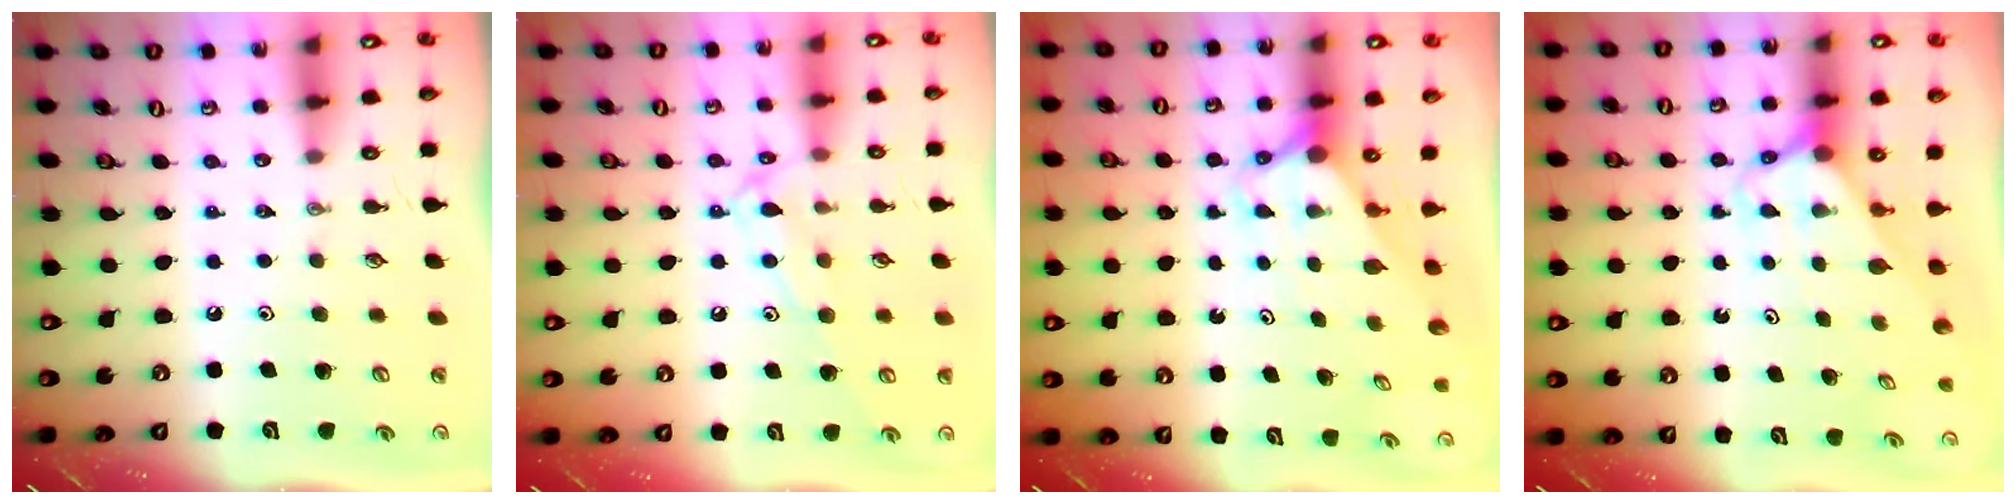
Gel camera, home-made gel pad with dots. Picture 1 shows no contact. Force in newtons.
{"total": 12.5, "press": 12.5, "slide": 0.9}
{"total": 2.6, "press": 2.6, "slide": 0.0}
{"total": 2.8, "press": 2.8, "slide": 0.2}